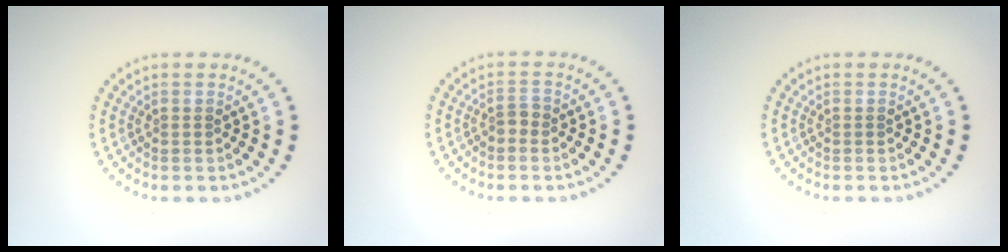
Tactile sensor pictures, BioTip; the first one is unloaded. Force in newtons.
{"total": 1.0, "press": 0.9, "slide": 0.4}
{"total": 0.0}